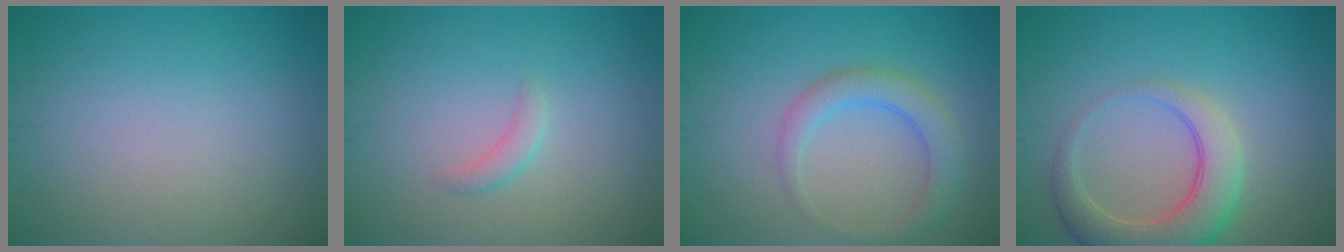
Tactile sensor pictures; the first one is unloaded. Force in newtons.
{"total": 1.2, "press": 1.2, "slide": 0.1}
{"total": 3.2, "press": 3.2, "slide": 0.2}
{"total": 5.5, "press": 5.5, "slide": 0.5}